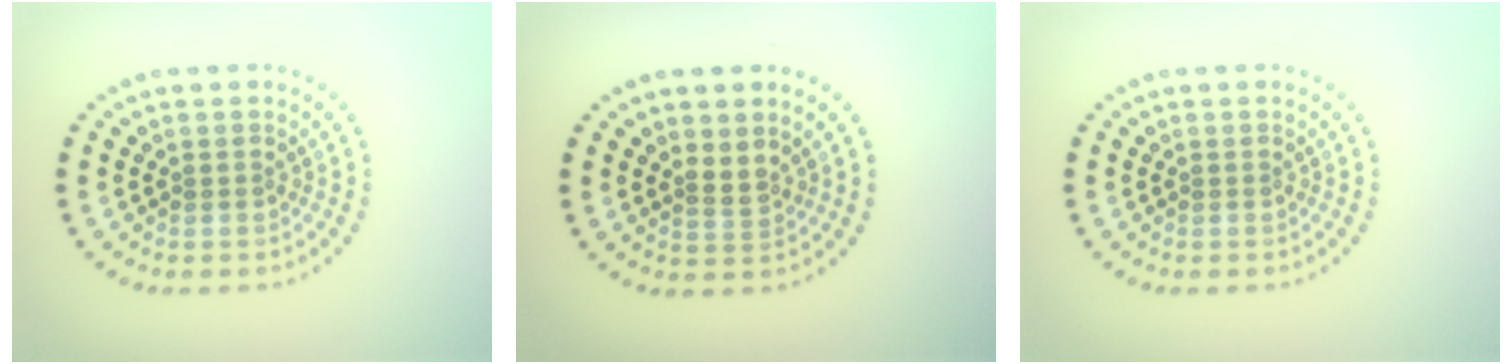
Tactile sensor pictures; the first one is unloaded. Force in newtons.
{"total": 1.6, "press": 1.3, "slide": 1.0}
{"total": 0.0}